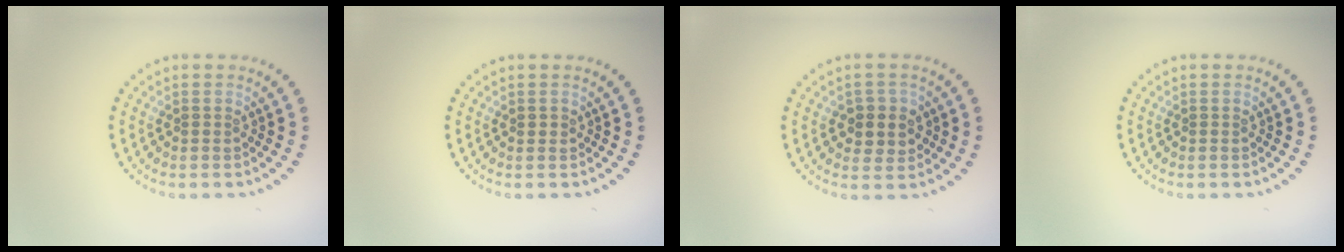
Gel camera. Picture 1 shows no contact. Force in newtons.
{"total": 0.8, "press": 0.8, "slide": 0.1}
{"total": 2.9, "press": 2.8, "slide": 0.9}
{"total": 0.0}